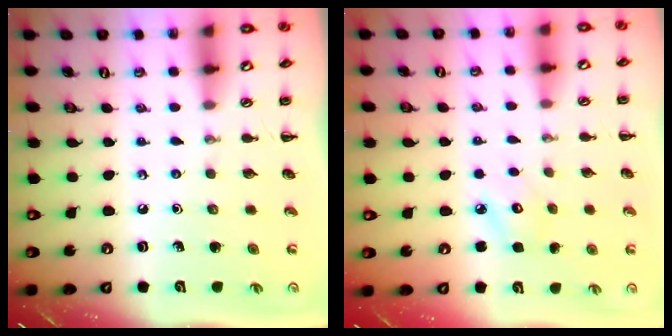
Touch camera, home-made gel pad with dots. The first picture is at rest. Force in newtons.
{"total": 4.0, "press": 3.9, "slide": 0.8}